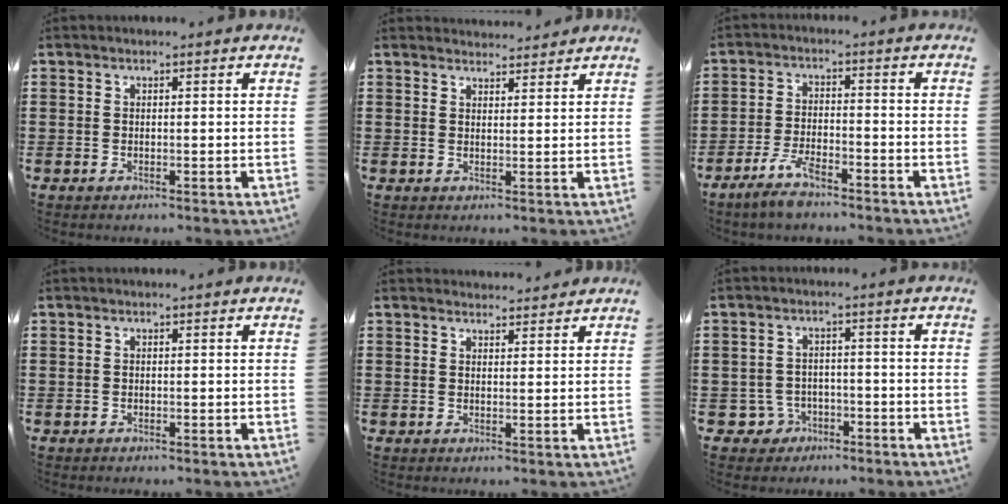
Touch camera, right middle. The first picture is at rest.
{"total": 2.5, "force": [2.5, 0.5, 0.0], "torque": [0.002, -0.005, 0.046]}
{"total": 5.0, "force": [-3.9, 1.3, 2.8], "torque": [-0.068, -0.001, -0.078]}
{"total": 0.0}
{"total": 2.0, "force": [2.0, 0.4, 0.1], "torque": [0.001, 0.001, 0.037]}
{"total": 3.8, "force": [-2.6, 2.6, 0.8], "torque": [-0.039, 0.001, -0.059]}